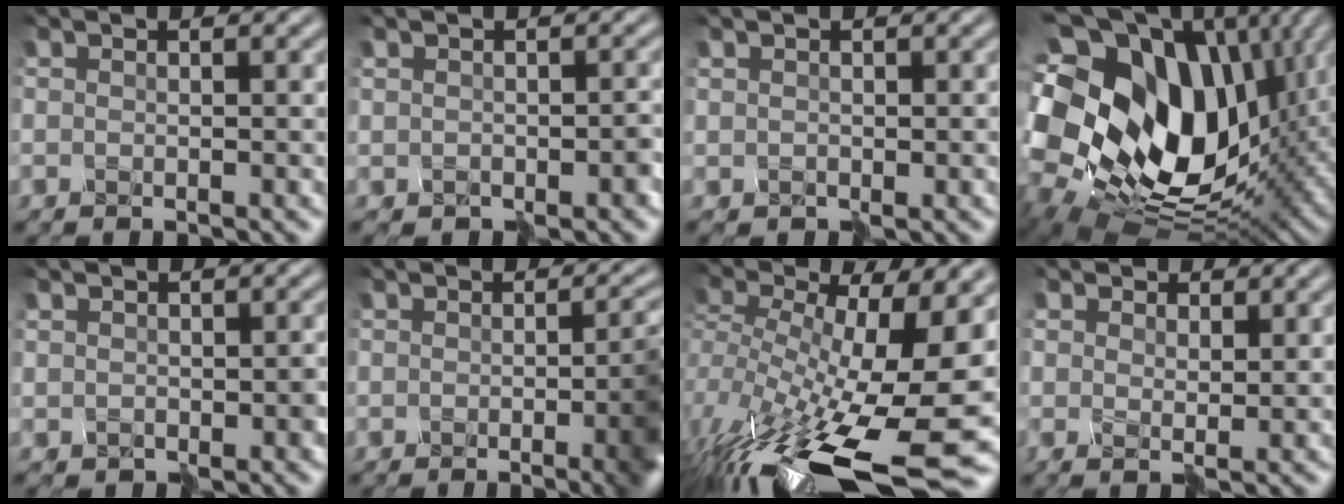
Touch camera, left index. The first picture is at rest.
{"total": 2.3, "force": [0.0, 2.1, 1.1], "torque": [-0.004, 0.000, -0.007]}
{"total": 1.2, "force": [0.7, 1.0, -0.2], "torque": [0.007, 0.002, 0.003]}
{"total": 19.4, "force": [4.3, 14.0, 12.7], "torque": [-0.250, 0.008, 0.091]}
{"total": 1.7, "force": [0.5, 1.6, 0.6], "torque": [-0.001, 0.003, 0.000]}
{"total": 6.6, "force": [-1.3, 2.3, 6.1], "torque": [-0.045, 0.001, -0.013]}
{"total": 14.6, "force": [-3.9, 5.9, 12.8], "torque": [-0.272, -0.014, -0.064]}
{"total": 1.6, "force": [1.4, 0.8, -0.2], "torque": [0.005, 0.006, 0.018]}